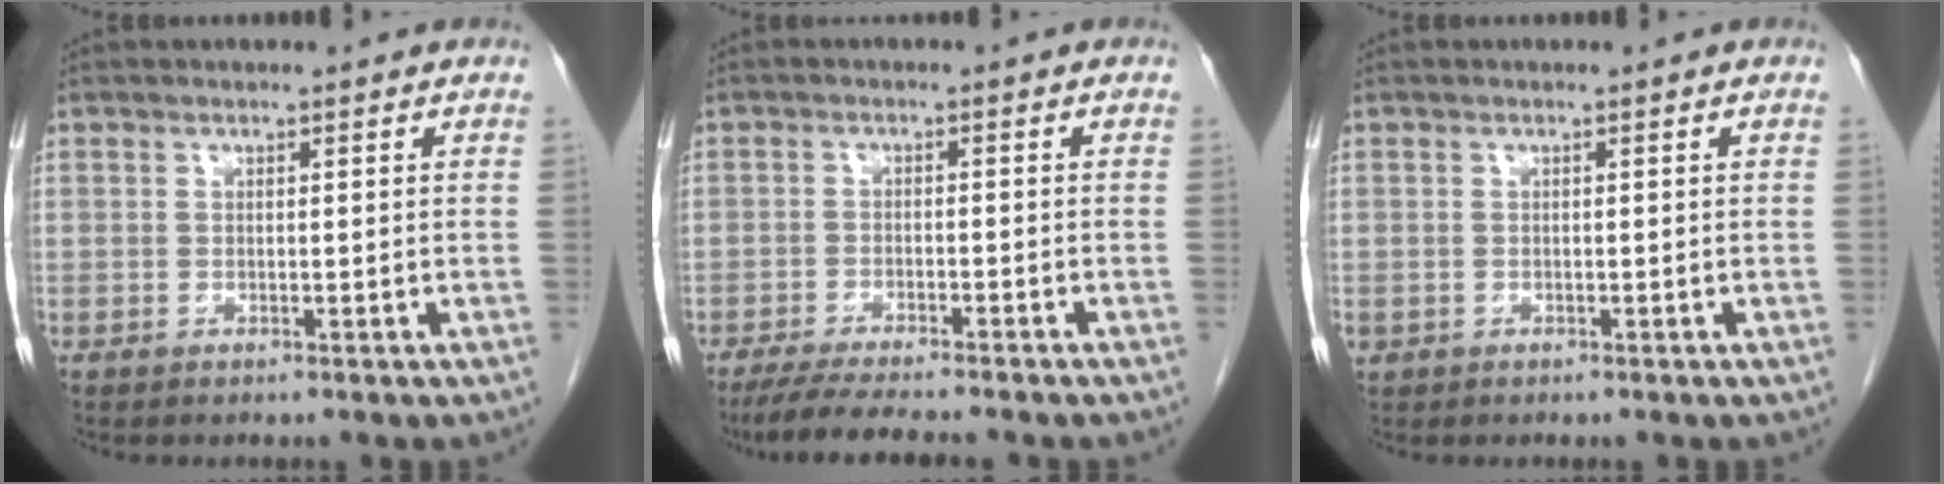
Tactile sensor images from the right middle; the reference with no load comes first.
{"total": 9.0, "force": [-7.7, 0.7, 4.5], "torque": [-0.069, -0.020, -0.122]}
{"total": 0.6, "force": [-0.2, 0.6, 0.2], "torque": [-0.004, 0.002, 0.002]}